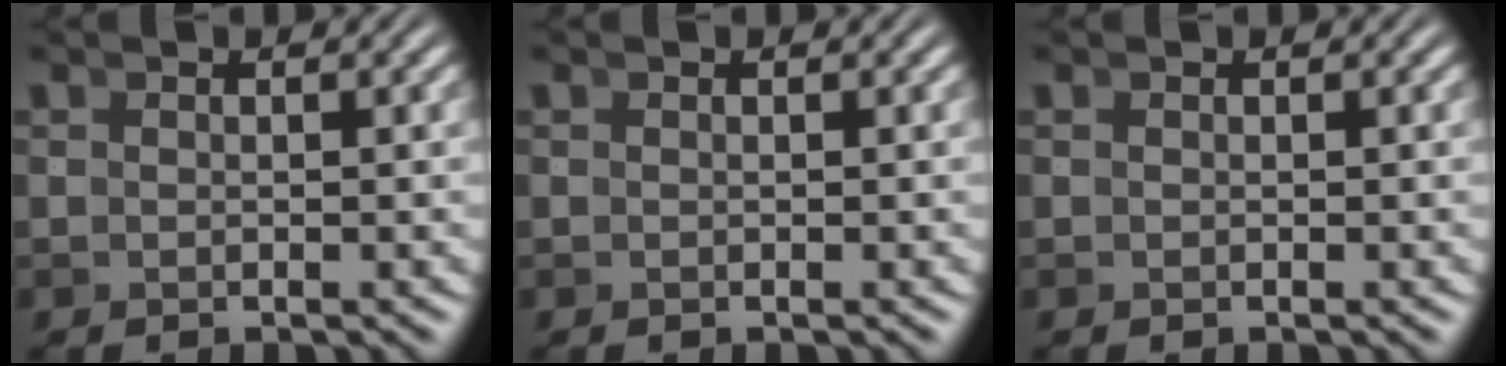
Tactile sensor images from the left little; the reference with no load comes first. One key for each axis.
{"total": 0.0}
{"total": 0.0}